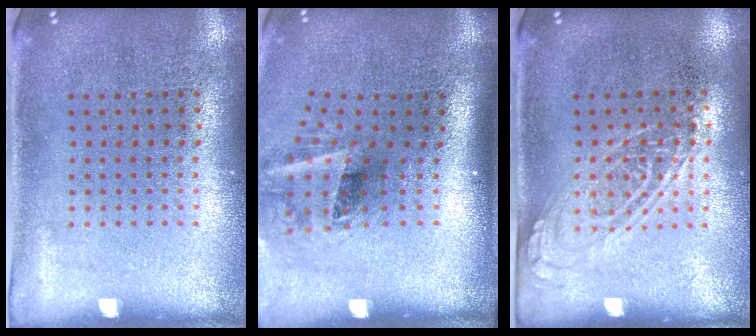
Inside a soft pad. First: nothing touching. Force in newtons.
{"total": 2.0, "press": 1.2, "slide": 1.6}
{"total": 1.3, "press": 1.2, "slide": 0.6}